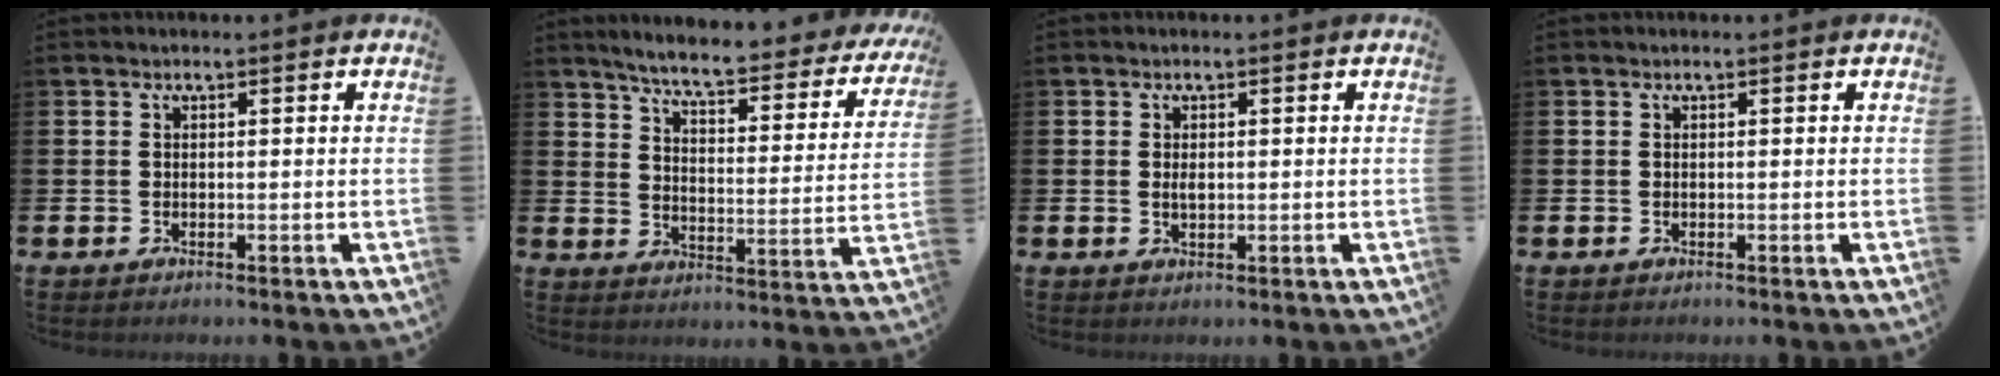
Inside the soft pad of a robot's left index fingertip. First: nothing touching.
{"total": 6.0, "force": [5.4, 0.5, 2.6], "torque": [-0.075, -0.046, 0.085]}
{"total": 1.0, "force": [0.2, 0.5, 0.8], "torque": [-0.015, 0.003, 0.002]}
{"total": 0.0}